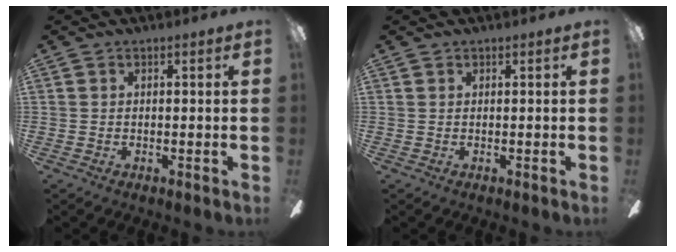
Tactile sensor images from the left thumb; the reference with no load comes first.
{"total": 0.0}